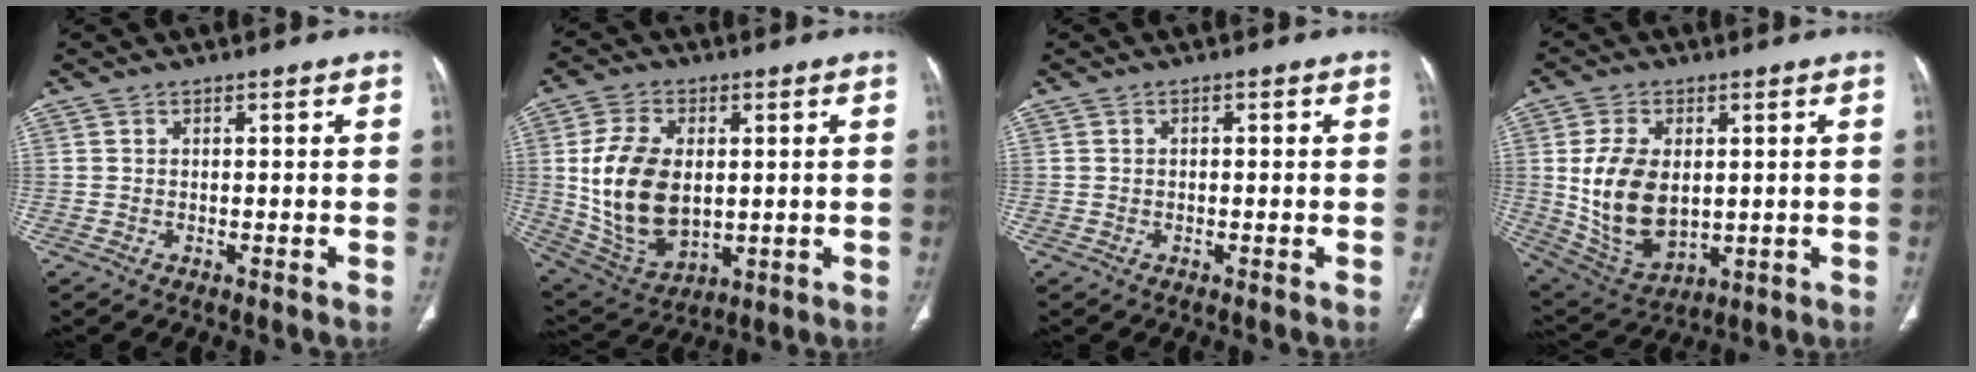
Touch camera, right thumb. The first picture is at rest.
{"total": 16.6, "force": [1.2, 10.5, 12.8], "torque": [-0.231, -0.012, 0.040]}
{"total": 0.6, "force": [0.0, 0.4, 0.5], "torque": [-0.008, 0.002, 0.000]}
{"total": 14.5, "force": [1.1, 9.2, 11.2], "torque": [-0.197, -0.013, 0.042]}